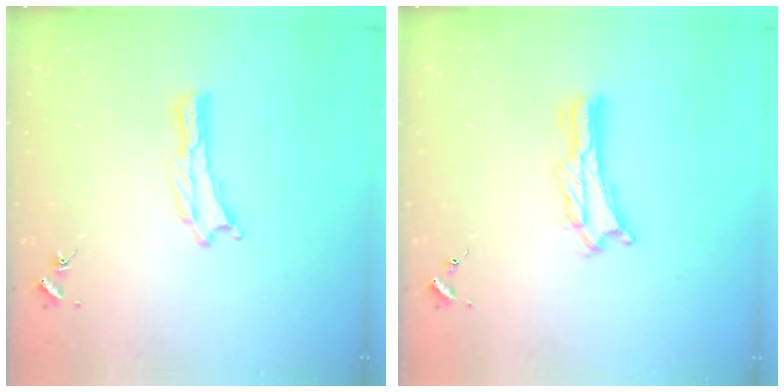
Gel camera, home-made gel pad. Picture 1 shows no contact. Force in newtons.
{"total": 2.7, "press": 2.7, "slide": 0.3}